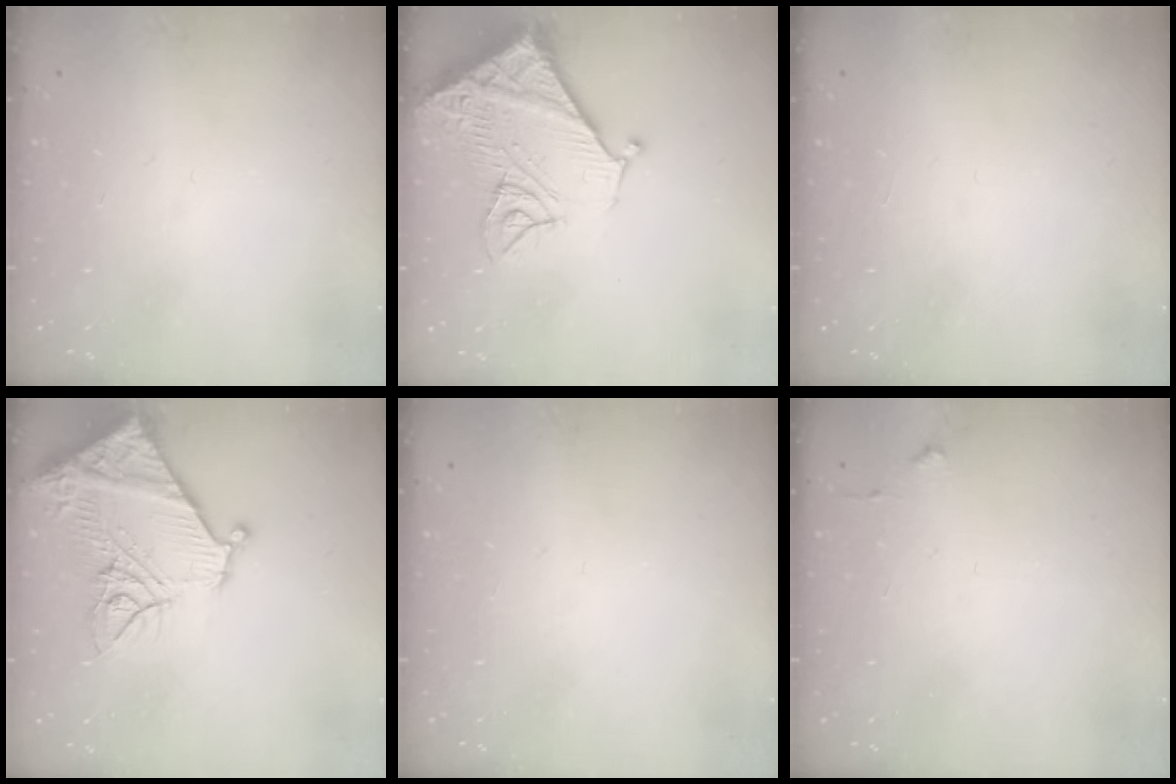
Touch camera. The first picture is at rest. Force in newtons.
{"total": 18.4, "press": 18.3, "slide": 2.4}
{"total": 1.6, "press": 1.6, "slide": 0.1}
{"total": 18.3, "press": 18.1, "slide": 2.2}
{"total": 0.0}
{"total": 2.7, "press": 2.6, "slide": 0.4}